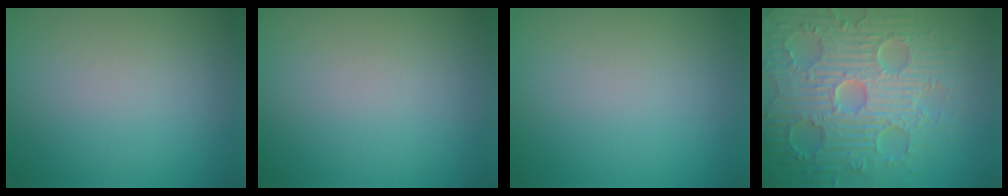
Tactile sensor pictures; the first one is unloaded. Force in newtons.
{"total": 0.0}
{"total": 0.0}
{"total": 9.4, "press": 6.8, "slide": 6.4}